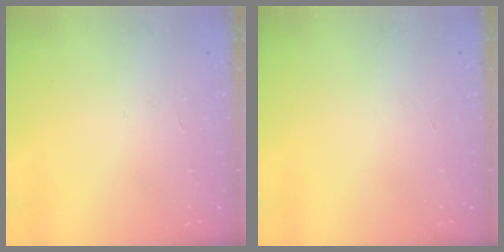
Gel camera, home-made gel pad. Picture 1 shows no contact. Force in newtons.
{"total": 0.0}